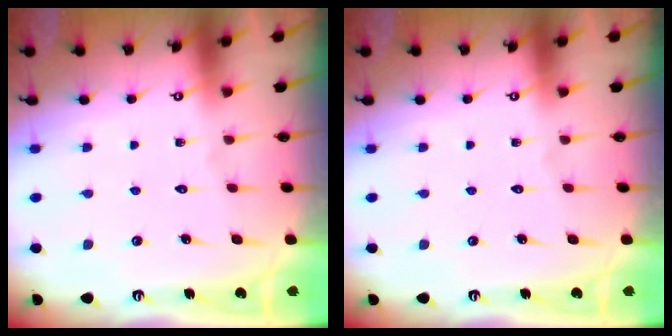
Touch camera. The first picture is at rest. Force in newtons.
{"total": 0.0}